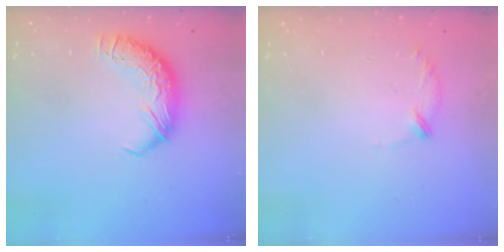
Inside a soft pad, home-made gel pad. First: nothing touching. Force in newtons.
{"total": 6.2, "press": 6.1, "slide": 0.8}